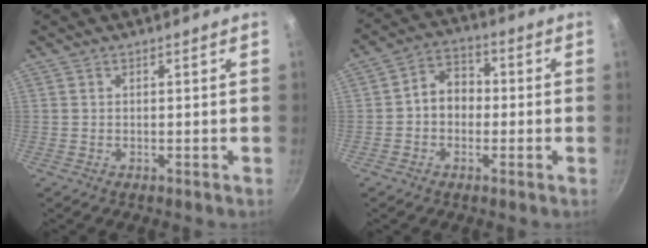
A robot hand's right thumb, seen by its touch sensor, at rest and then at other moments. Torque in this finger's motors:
{"motor_torque": [-0.22, 0.38, 0.52, 0.14, 0.07]}